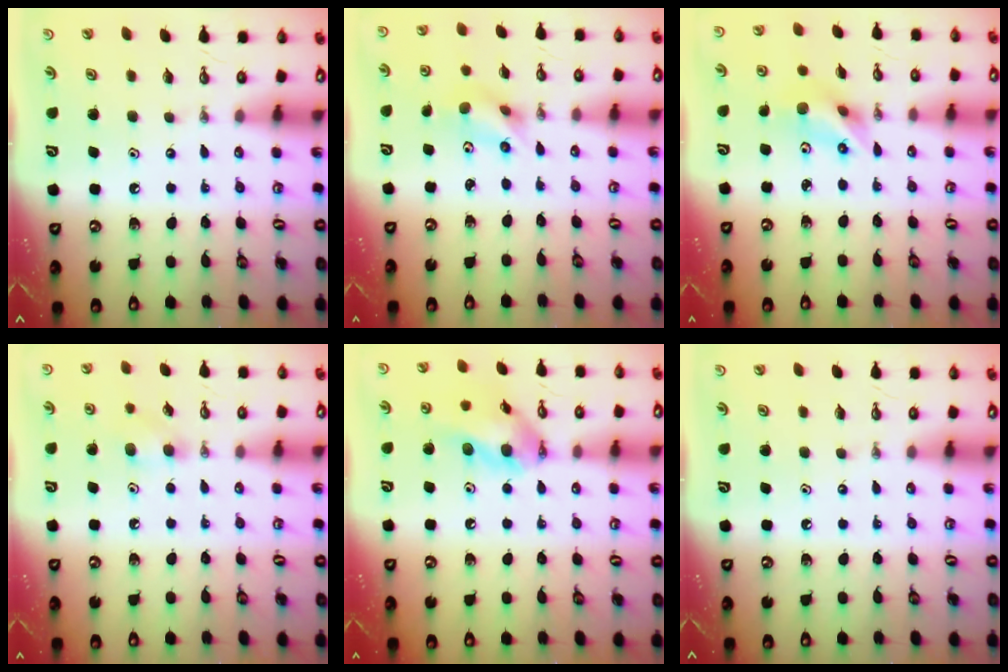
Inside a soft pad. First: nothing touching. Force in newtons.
{"total": 6.6, "press": 3.1, "slide": 5.8}
{"total": 6.6, "press": 5.9, "slide": 2.9}
{"total": 6.5, "press": 6.4, "slide": 1.0}
{"total": 14.0, "press": 13.8, "slide": 2.5}
{"total": 0.0}